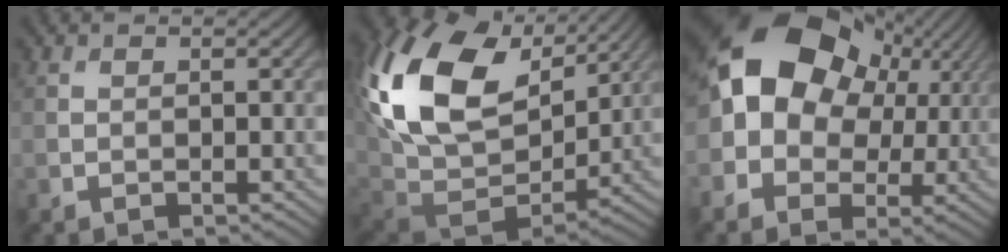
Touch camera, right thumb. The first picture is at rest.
{"total": 21.4, "force": [7.1, 14.6, 13.9], "torque": [-0.327, 0.011, 0.157]}
{"total": 15.2, "force": [3.3, 11.5, 9.3], "torque": [-0.178, 0.012, 0.057]}